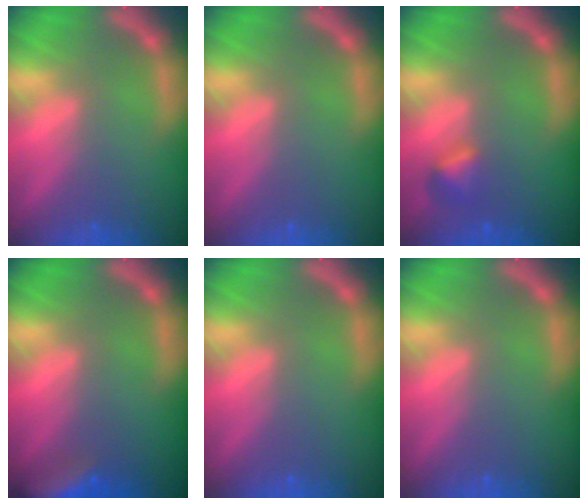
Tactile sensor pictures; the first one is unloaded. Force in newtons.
{"total": 0.0}
{"total": 1.9}
{"total": 6.5}
{"total": 0.0}
{"total": 0.0}